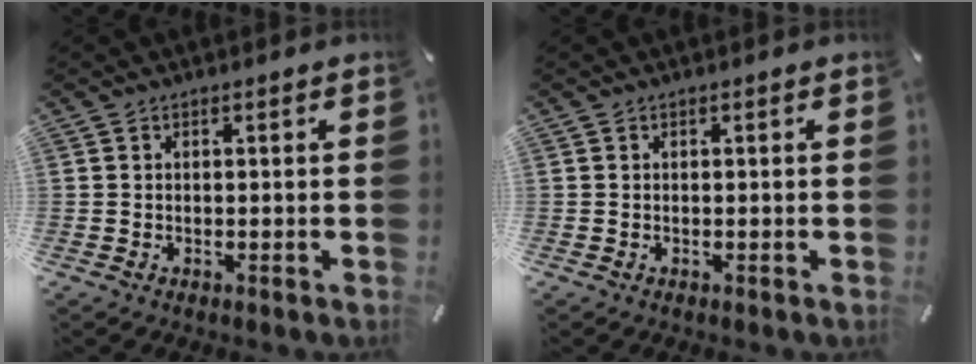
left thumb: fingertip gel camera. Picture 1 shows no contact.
{"total": 0.0}